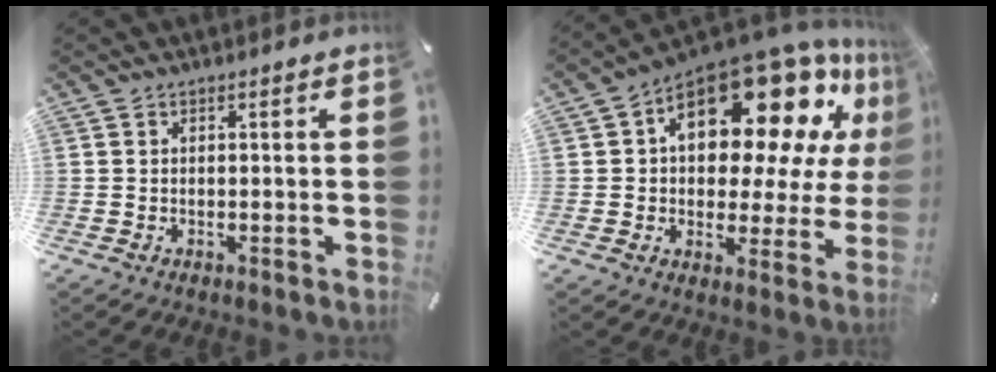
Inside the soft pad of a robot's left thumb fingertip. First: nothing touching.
{"total": 21.8, "force": [10.9, 11.8, 14.7], "torque": [-0.210, -0.082, 0.184]}